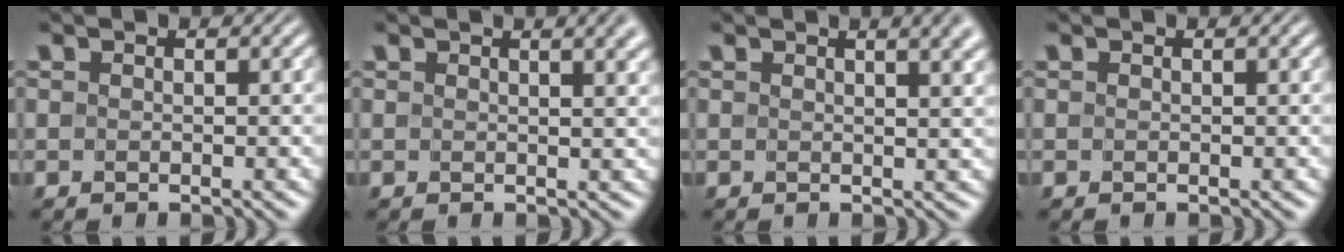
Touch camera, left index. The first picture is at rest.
{"total": 2.7, "force": [1.4, 1.0, 2.1], "torque": [-0.014, 0.006, 0.013]}
{"total": 3.3, "force": [1.7, 1.1, 2.5], "torque": [-0.018, 0.007, 0.015]}
{"total": 0.0}